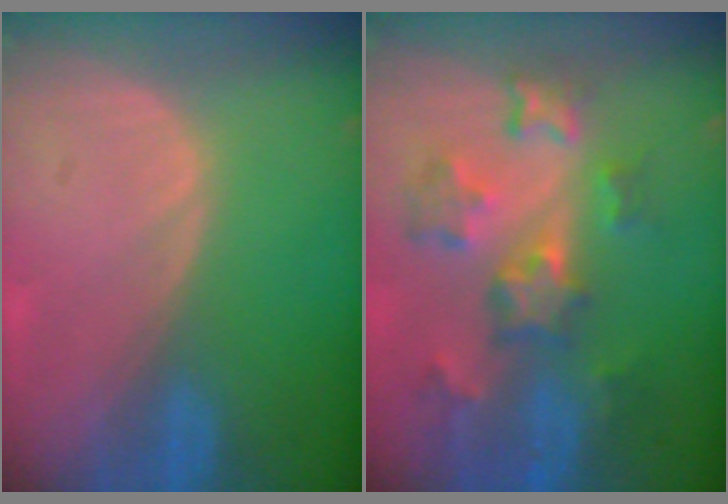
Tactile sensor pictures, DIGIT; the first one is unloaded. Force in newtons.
{"total": 8.8, "press": 7.8, "slide": 4.2}